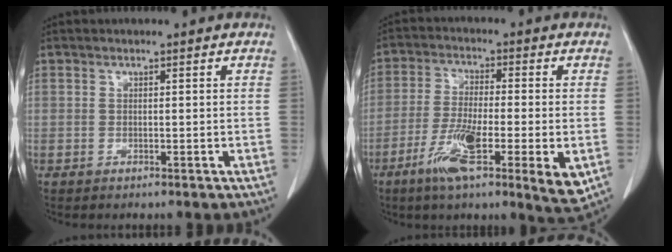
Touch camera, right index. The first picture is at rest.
{"total": 14.1, "force": [-5.2, 2.1, 13.0], "torque": [-0.207, -0.025, -0.084]}